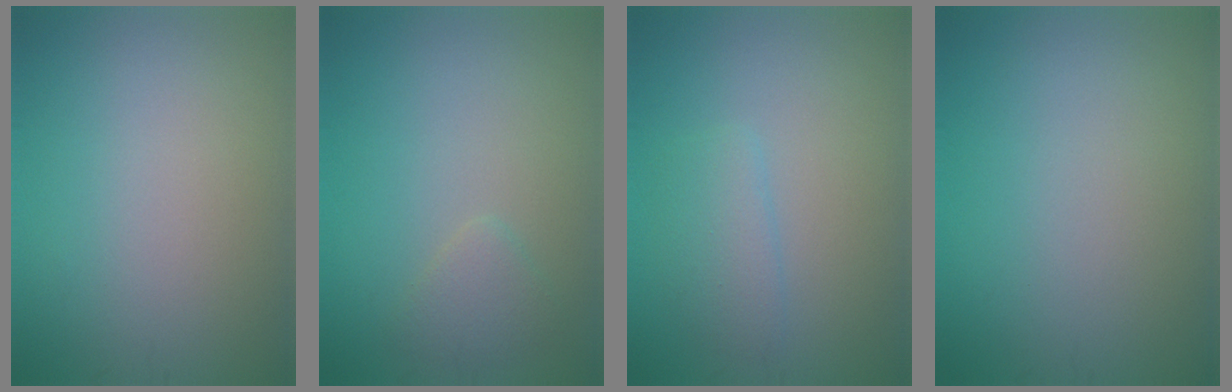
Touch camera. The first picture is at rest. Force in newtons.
{"total": 1.5, "press": 1.5, "slide": 0.1}
{"total": 2.1, "press": 2.1, "slide": 0.1}
{"total": 0.0}